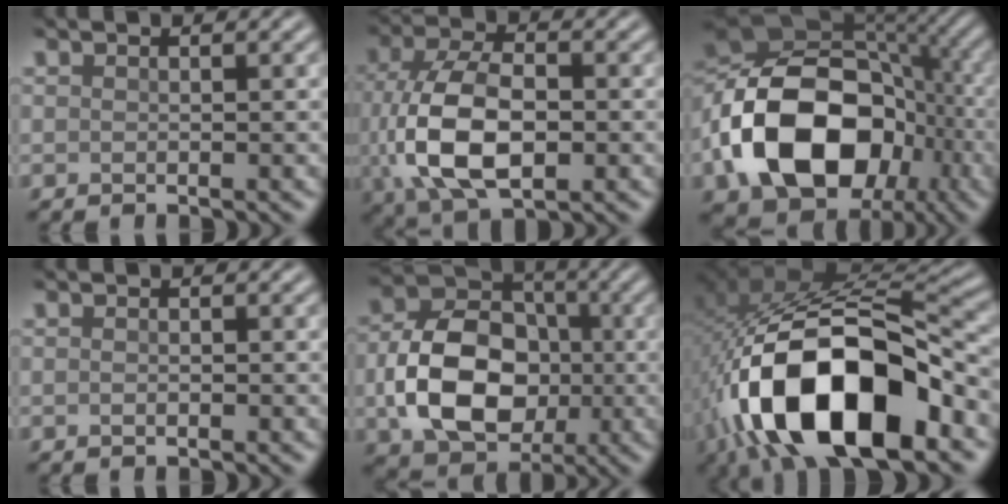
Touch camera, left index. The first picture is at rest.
{"total": 10.4, "force": [-1.2, 6.3, 8.2], "torque": [-0.181, -0.010, -0.019]}
{"total": 15.6, "force": [-4.4, 11.2, 9.9], "torque": [-0.183, -0.005, -0.087]}
{"total": 0.7, "force": [-0.2, 0.4, 0.5], "torque": [-0.005, -0.001, -0.003]}
{"total": 10.5, "force": [-1.6, 7.8, 6.8], "torque": [-0.131, 0.000, -0.029]}
{"total": 16.3, "force": [-6.4, 7.6, 12.9], "torque": [-0.230, 0.001, -0.106]}